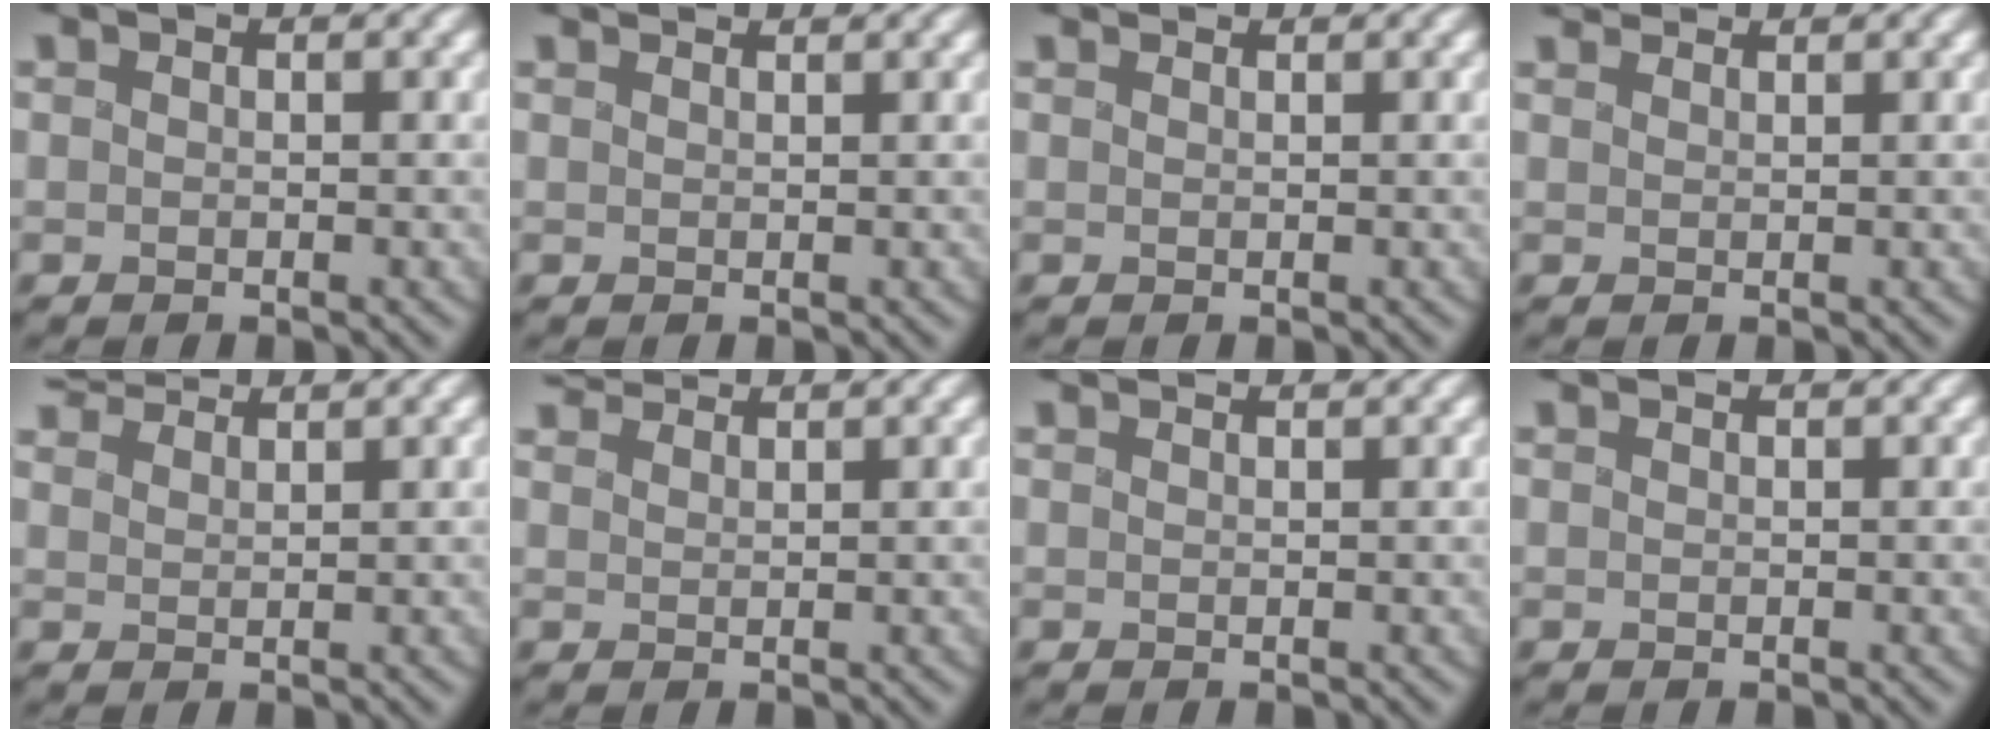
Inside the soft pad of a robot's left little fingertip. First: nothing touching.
{"total": 1.7, "force": [1.6, 0.0, 0.4], "torque": [-0.014, 0.012, 0.026]}
{"total": 1.1, "force": [1.1, 0.1, 0.2], "torque": [-0.007, 0.010, 0.021]}
{"total": 2.0, "force": [1.9, 0.4, 0.5], "torque": [-0.018, 0.014, 0.035]}
{"total": 4.0, "force": [3.6, 0.9, 1.3], "torque": [-0.042, 0.019, 0.068]}
{"total": 3.0, "force": [2.8, 0.6, 0.9], "torque": [-0.030, 0.018, 0.051]}
{"total": 1.3, "force": [1.3, -0.1, 0.3], "torque": [-0.009, 0.011, 0.021]}
{"total": 0.6, "force": [0.6, -0.1, 0.0], "torque": [-0.001, 0.006, 0.014]}